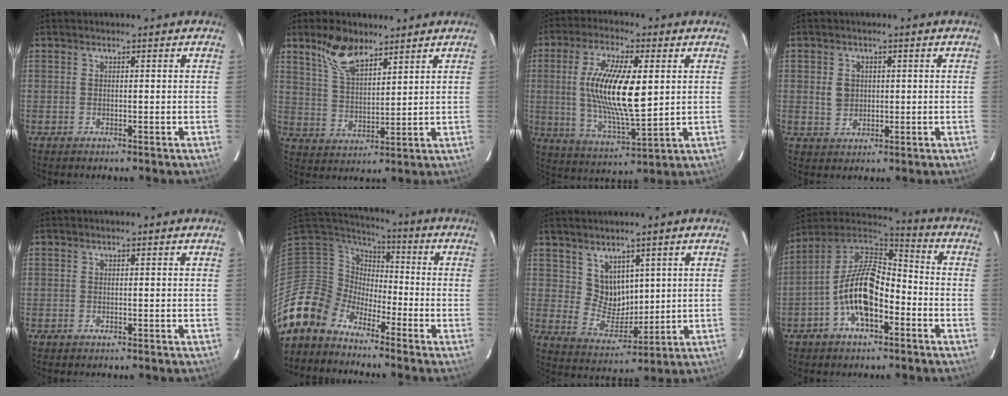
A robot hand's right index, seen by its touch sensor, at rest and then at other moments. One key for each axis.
{"total": 8.9, "fx": 6.4, "fy": 3.7, "fz": 4.8, "tx": -0.091, "ty": 0.011, "tz": 0.128}
{"total": 15.7, "fx": 2.4, "fy": 5.2, "fz": 14.6, "tx": -0.275, "ty": -0.001, "tz": 0.048}
{"total": 3.7, "fx": 0.4, "fy": 3.3, "fz": 1.5, "tx": -0.027, "ty": 0.007, "tz": 0.010}
{"total": 0.0}
{"total": 10.3, "fx": -8.6, "fy": 5.6, "fz": 1.2, "tx": -0.038, "ty": 0.026, "tz": -0.185}
{"total": 7.0, "fx": 3.9, "fy": 5.3, "fz": 2.4, "tx": -0.038, "ty": 0.001, "tz": 0.089}
{"total": 14.1, "fx": -5.0, "fy": 7.1, "fz": 11.2, "tx": -0.217, "ty": 0.017, "tz": -0.094}